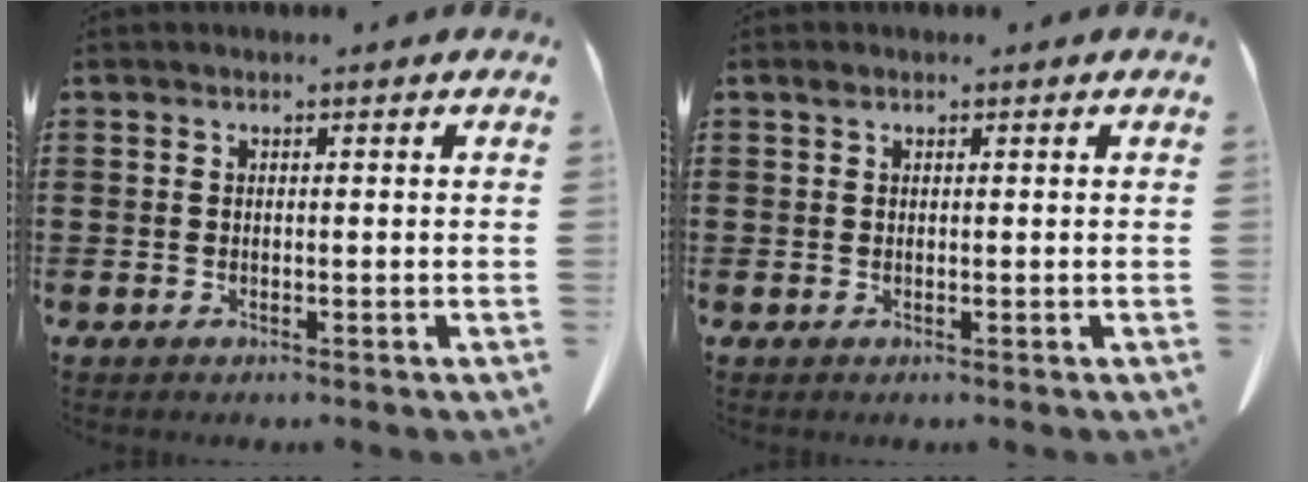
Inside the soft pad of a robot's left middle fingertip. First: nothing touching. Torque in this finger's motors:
{"motor_torque": [0.27, 0.26, -0.18, -0.01]}